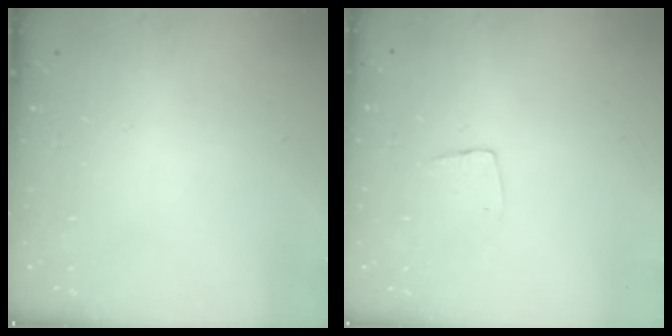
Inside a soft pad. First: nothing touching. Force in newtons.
{"total": 5.3, "press": 5.3, "slide": 0.3}